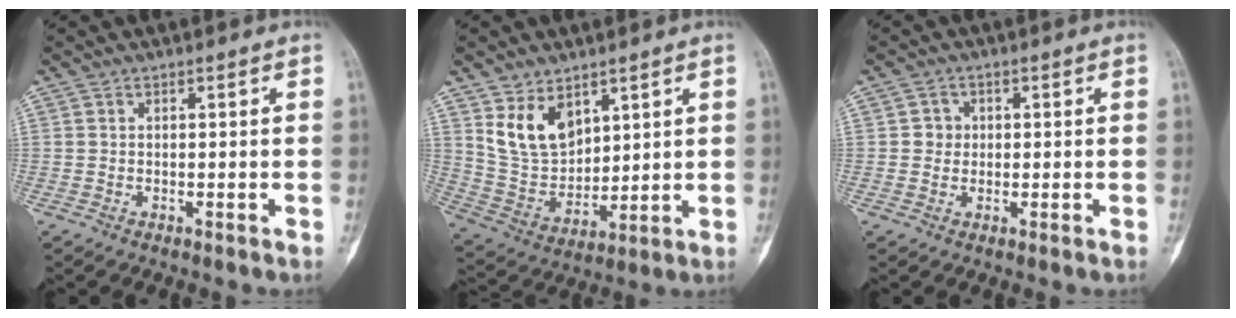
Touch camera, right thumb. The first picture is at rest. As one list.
[{"total": 11.0, "force": [5.9, 7.1, 6.0], "torque": [-0.084, -0.035, 0.132]}, {"total": 2.5, "force": [0.2, 2.4, 0.7], "torque": [0.007, 0.006, -0.001]}]